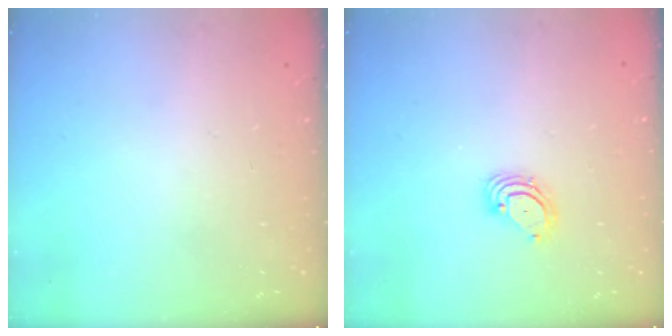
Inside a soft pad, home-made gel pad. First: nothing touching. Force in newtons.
{"total": 3.6, "press": 3.6, "slide": 0.3}